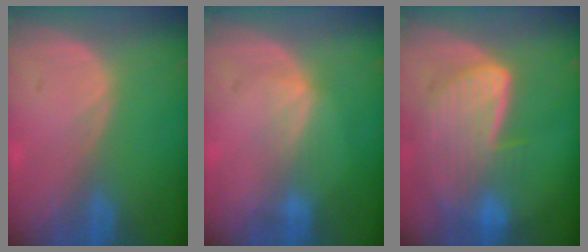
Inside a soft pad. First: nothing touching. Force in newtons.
{"total": 2.4, "press": 2.4, "slide": 0.4}
{"total": 8.6, "press": 7.7, "slide": 3.8}